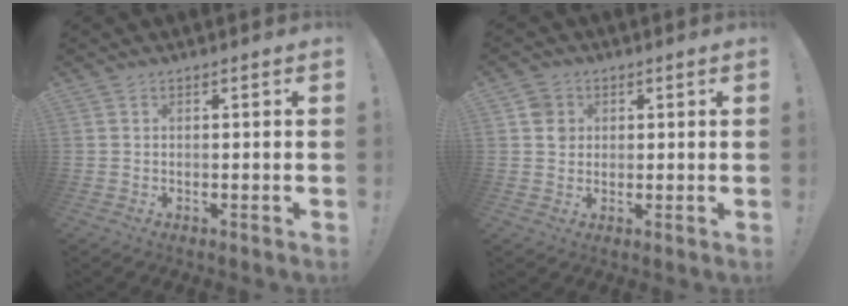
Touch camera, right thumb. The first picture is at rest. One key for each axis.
{"total": 4.5, "fx": 1.1, "fy": 4.1, "fz": 1.3, "tx": -0.016, "ty": 0.006, "tz": 0.020}